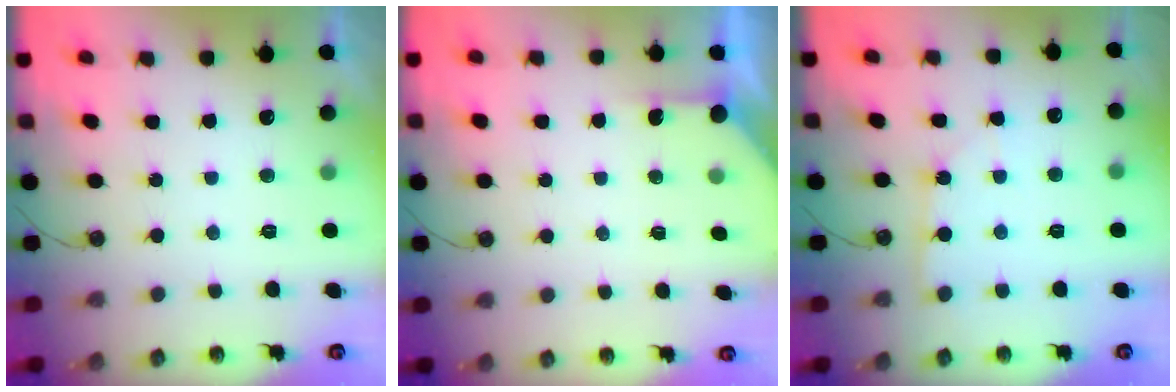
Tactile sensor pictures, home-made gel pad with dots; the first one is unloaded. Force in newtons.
{"total": 1.9, "press": 1.9, "slide": 0.3}
{"total": 2.2, "press": 2.1, "slide": 0.3}